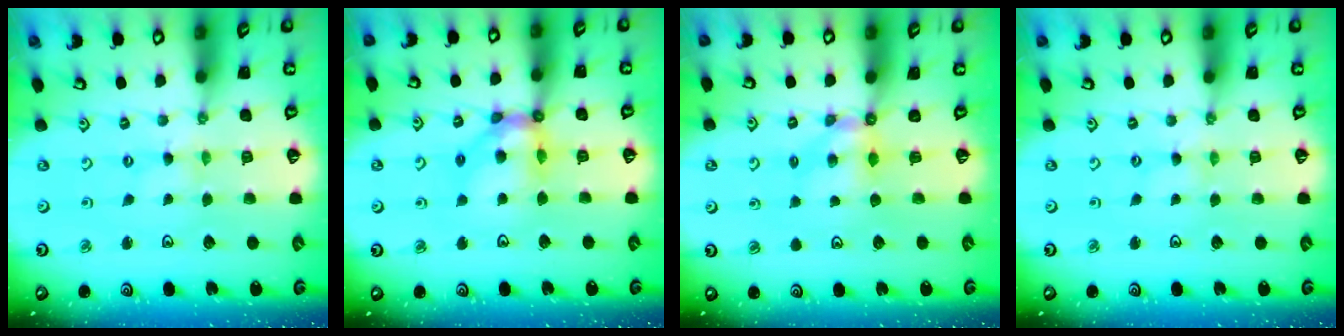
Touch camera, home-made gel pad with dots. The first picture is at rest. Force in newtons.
{"total": 11.1, "press": 10.9, "slide": 1.6}
{"total": 6.2, "press": 6.2, "slide": 0.1}
{"total": 0.7, "press": 0.7, "slide": 0.1}